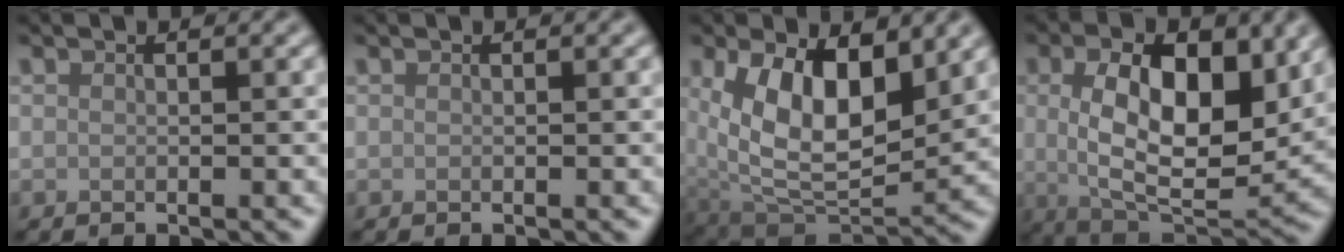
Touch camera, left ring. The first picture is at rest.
{"total": 0.0}
{"total": 9.8, "force": [2.7, 5.3, 7.8], "torque": [-0.144, -0.022, 0.050]}
{"total": 10.8, "force": [2.2, 5.4, 9.1], "torque": [-0.147, -0.005, 0.034]}